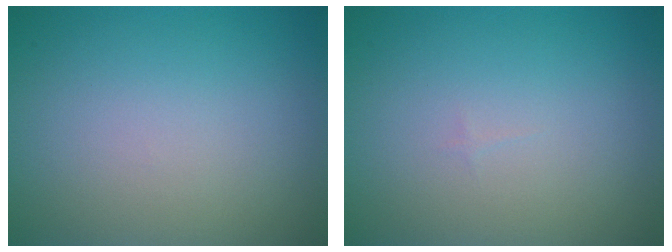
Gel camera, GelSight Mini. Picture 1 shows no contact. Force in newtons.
{"total": 0.0}